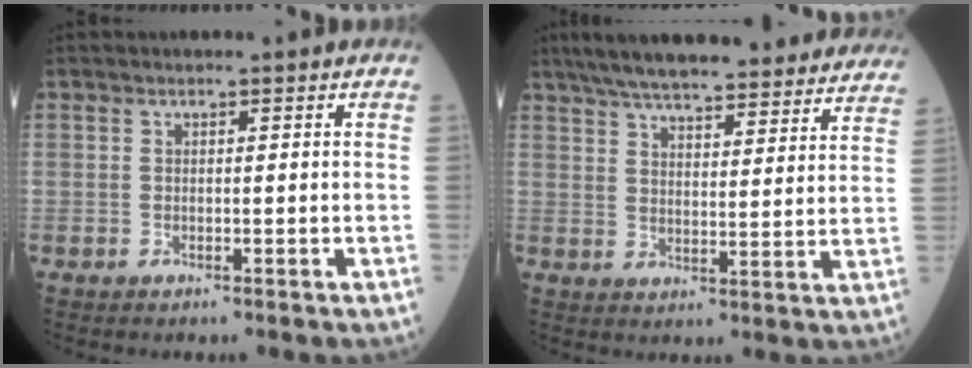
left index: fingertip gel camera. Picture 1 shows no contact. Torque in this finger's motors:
{"motor_torque": [0.94, -1.20, 0.26, 0.15]}